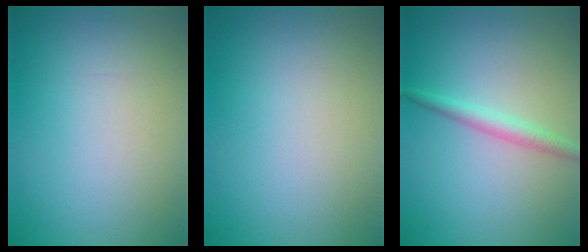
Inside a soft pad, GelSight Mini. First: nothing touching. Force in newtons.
{"total": 0.0}
{"total": 1.9, "press": 1.9, "slide": 0.0}